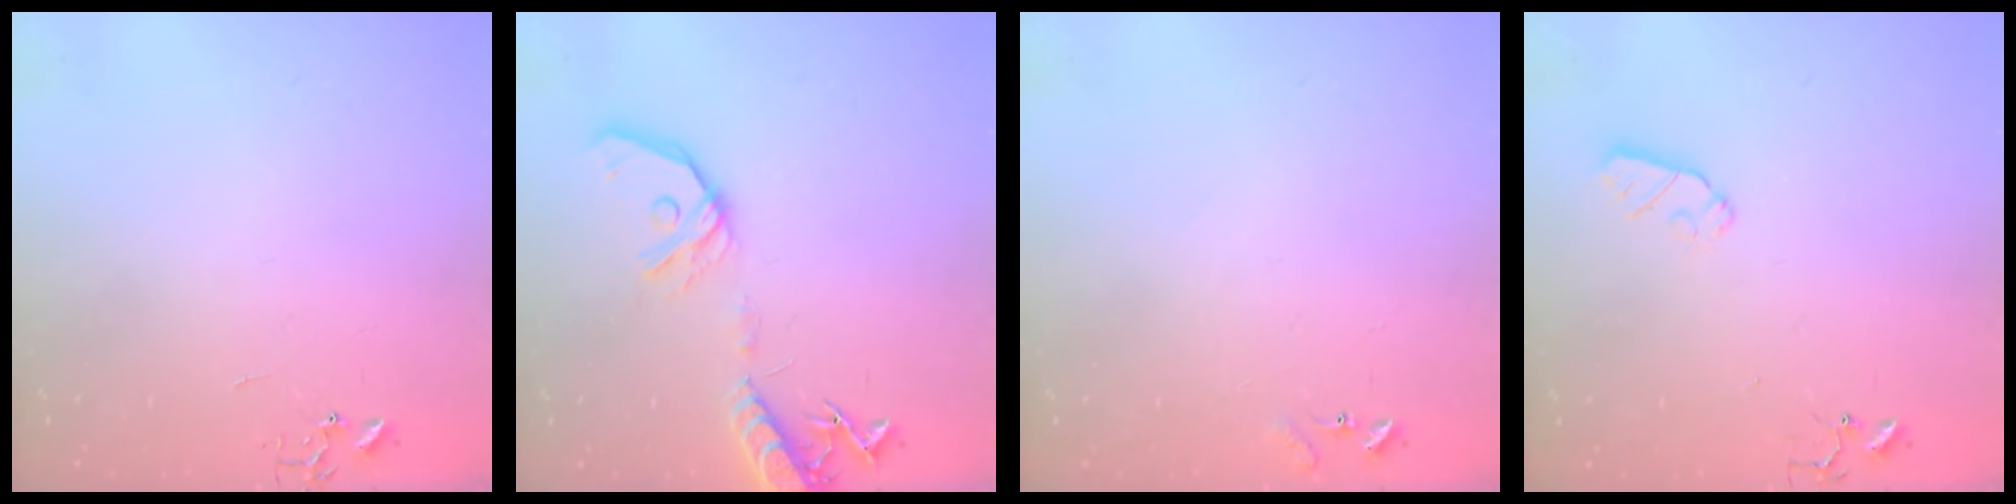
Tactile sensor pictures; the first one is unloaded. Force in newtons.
{"total": 15.4, "press": 15.2, "slide": 2.8}
{"total": 7.7, "press": 7.6, "slide": 0.6}
{"total": 6.6, "press": 6.6, "slide": 0.2}